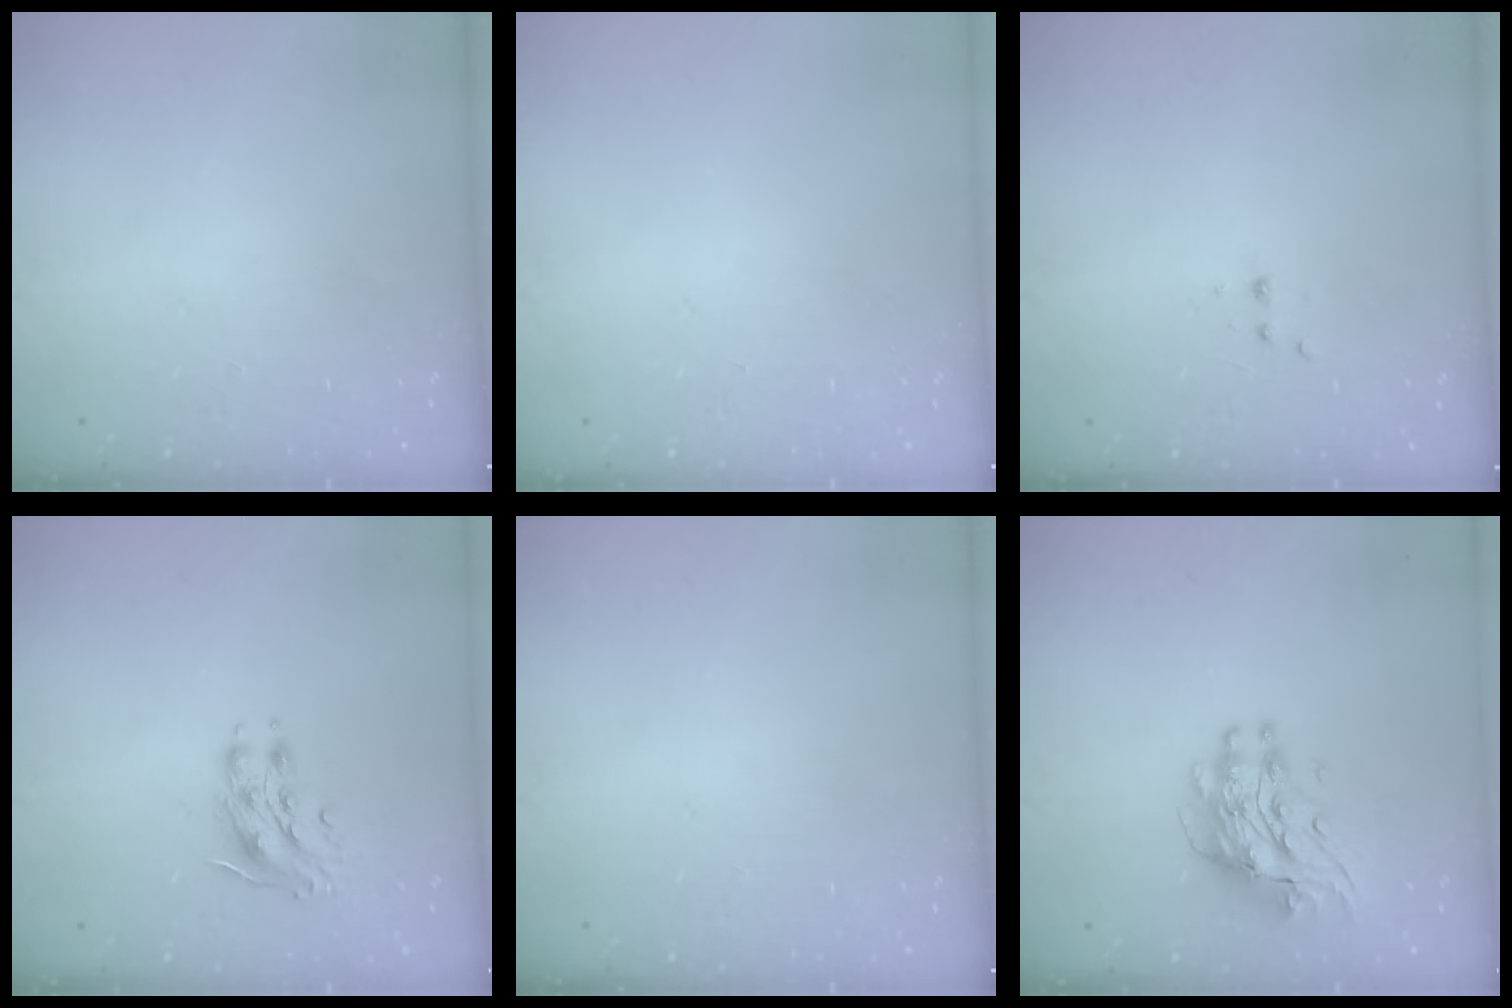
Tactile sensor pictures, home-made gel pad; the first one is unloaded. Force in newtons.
{"total": 0.0}
{"total": 2.9, "press": 2.7, "slide": 1.0}
{"total": 8.2, "press": 8.2, "slide": 0.4}
{"total": 0.0}
{"total": 9.8, "press": 9.7, "slide": 0.8}